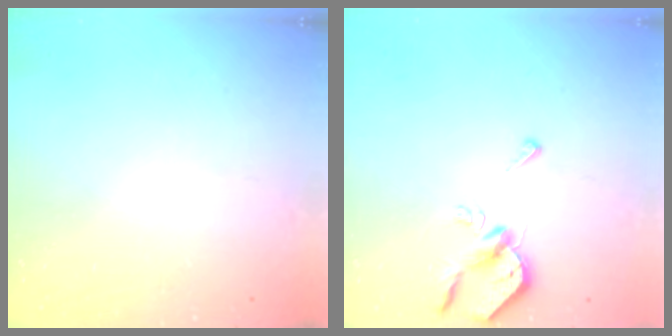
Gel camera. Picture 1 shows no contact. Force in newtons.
{"total": 5.6, "press": 5.6, "slide": 1.0}